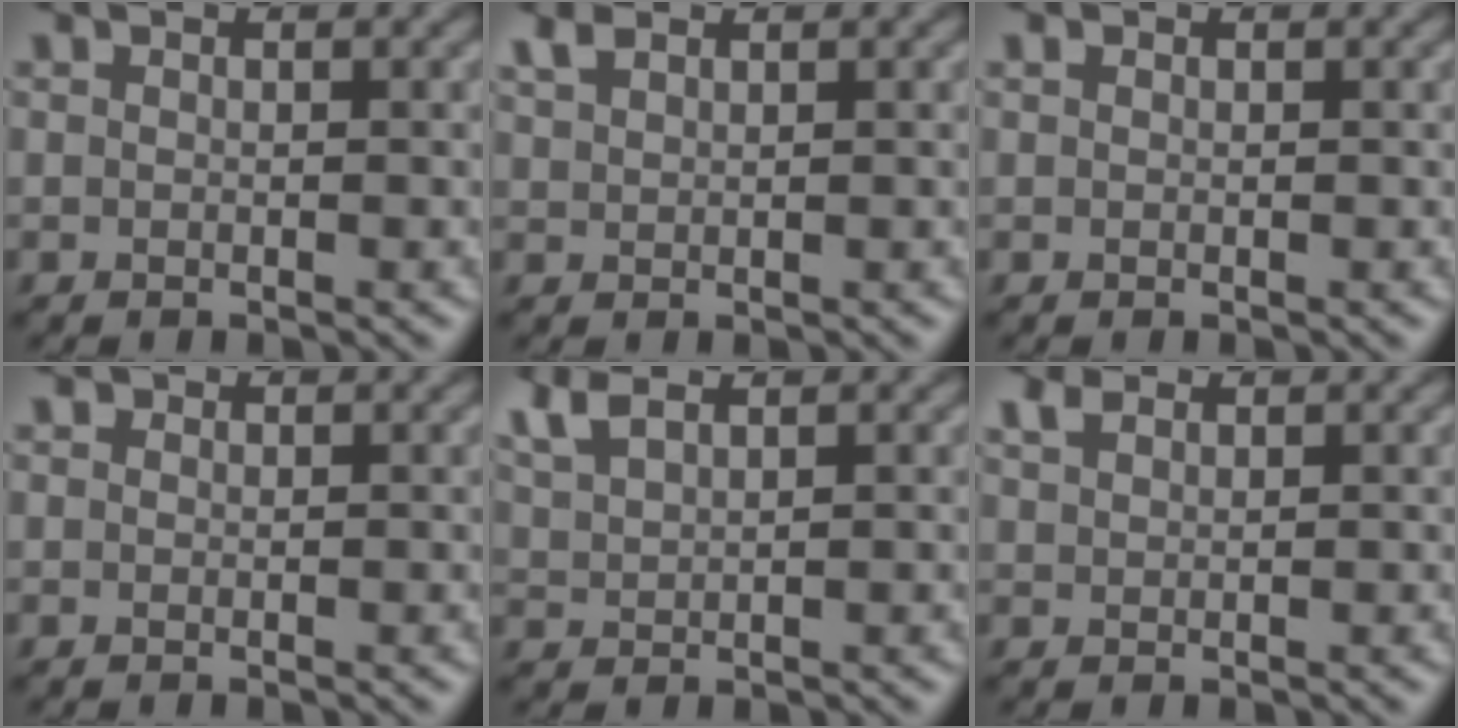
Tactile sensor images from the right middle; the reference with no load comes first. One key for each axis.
{"total": 1.6, "fx": 1.3, "fy": 0.6, "fz": 0.6, "tx": -0.019, "ty": 0.003, "tz": 0.029}
{"total": 0.0}
{"total": 0.5, "fx": 0.2, "fy": 0.5, "fz": 0.1, "tx": 0.000, "ty": -0.002, "tz": 0.003}
{"total": 2.9, "fx": 2.1, "fy": 1.1, "fz": 1.7, "tx": -0.051, "ty": 0.007, "tz": 0.046}
{"total": 1.6, "fx": 1.2, "fy": 0.9, "fz": 0.6, "tx": -0.018, "ty": 0.004, "tz": 0.027}